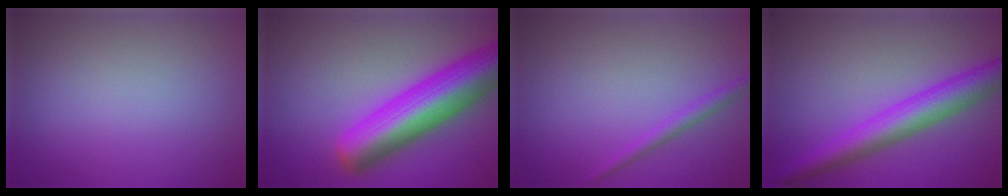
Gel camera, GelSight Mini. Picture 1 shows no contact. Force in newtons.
{"total": 10.1, "press": 10.1, "slide": 0.4}
{"total": 1.5, "press": 1.5, "slide": 0.1}
{"total": 5.5, "press": 5.5, "slide": 0.1}